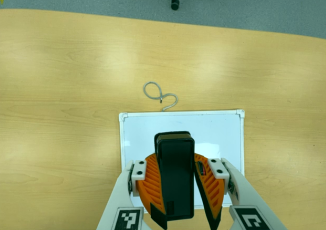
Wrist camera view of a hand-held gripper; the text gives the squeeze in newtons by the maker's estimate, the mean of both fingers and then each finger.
{"total": 10.1, "left": 10.4, "right": 9.8}